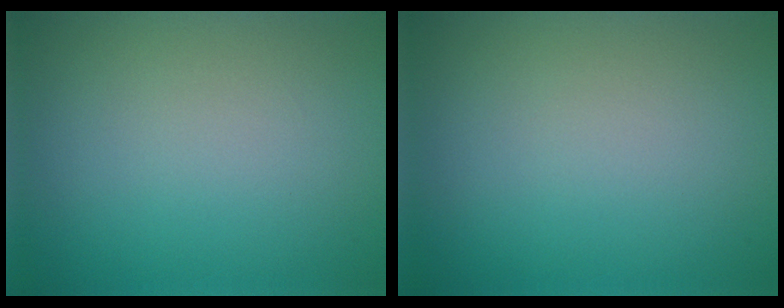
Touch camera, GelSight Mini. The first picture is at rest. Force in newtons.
{"total": 0.0}